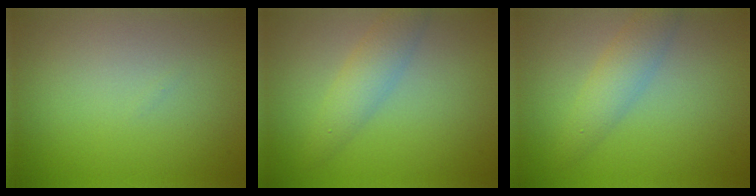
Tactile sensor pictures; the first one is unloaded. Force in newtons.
{"total": 2.8, "press": 2.8, "slide": 0.1}
{"total": 2.8, "press": 2.8, "slide": 0.1}